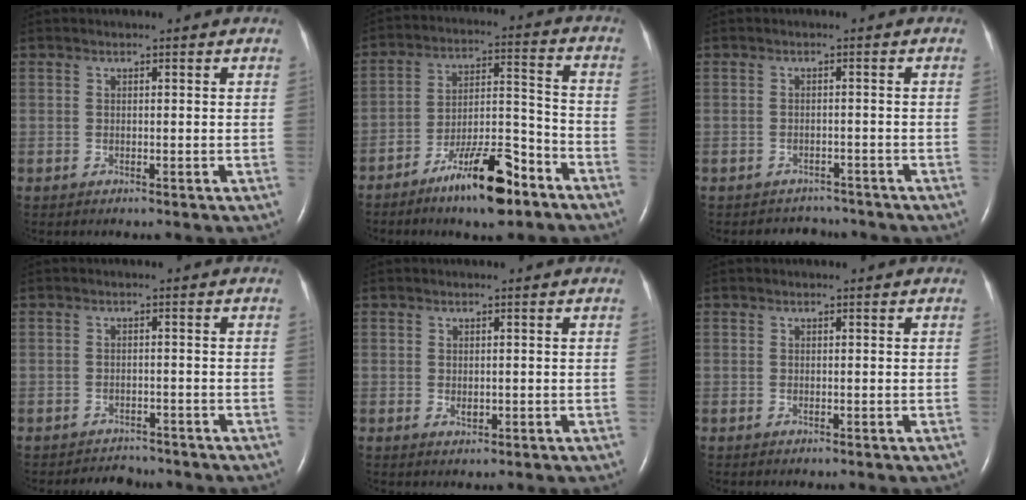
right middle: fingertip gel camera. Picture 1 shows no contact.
{"total": 12.9, "force": [-8.7, 2.9, 9.1], "torque": [-0.154, 0.008, -0.148]}
{"total": 3.4, "force": [-3.1, 1.4, -0.6], "torque": [0.003, 0.007, -0.044]}
{"total": 2.9, "force": [-2.7, 0.9, -0.4], "torque": [0.000, -0.002, -0.041]}
{"total": 1.2, "force": [-0.1, 0.8, 0.8], "torque": [-0.015, -0.002, 0.000]}
{"total": 0.0}